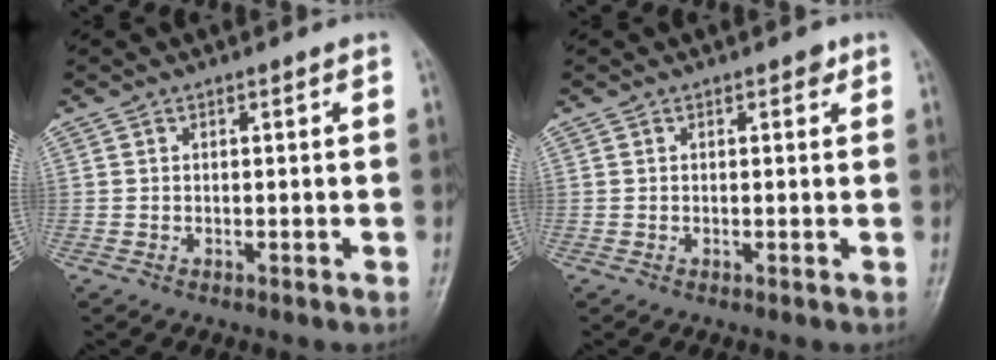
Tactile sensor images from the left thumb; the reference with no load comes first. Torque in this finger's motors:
{"motor_torque": [2.15, 2.10, -0.02, -0.22, 0.04]}